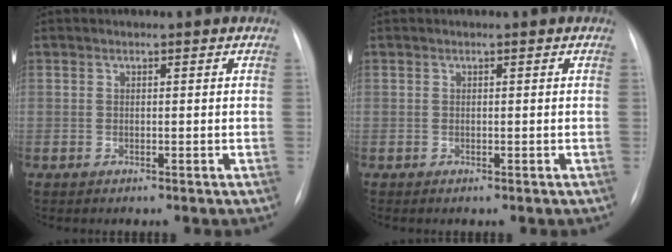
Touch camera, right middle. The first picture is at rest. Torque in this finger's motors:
{"motor_torque": [0.00, -0.46, -0.01, 0.01]}